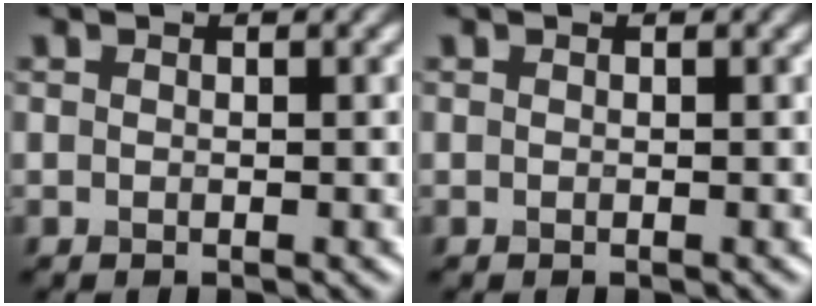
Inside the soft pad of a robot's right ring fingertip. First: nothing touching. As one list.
[{"total": 0.0}]